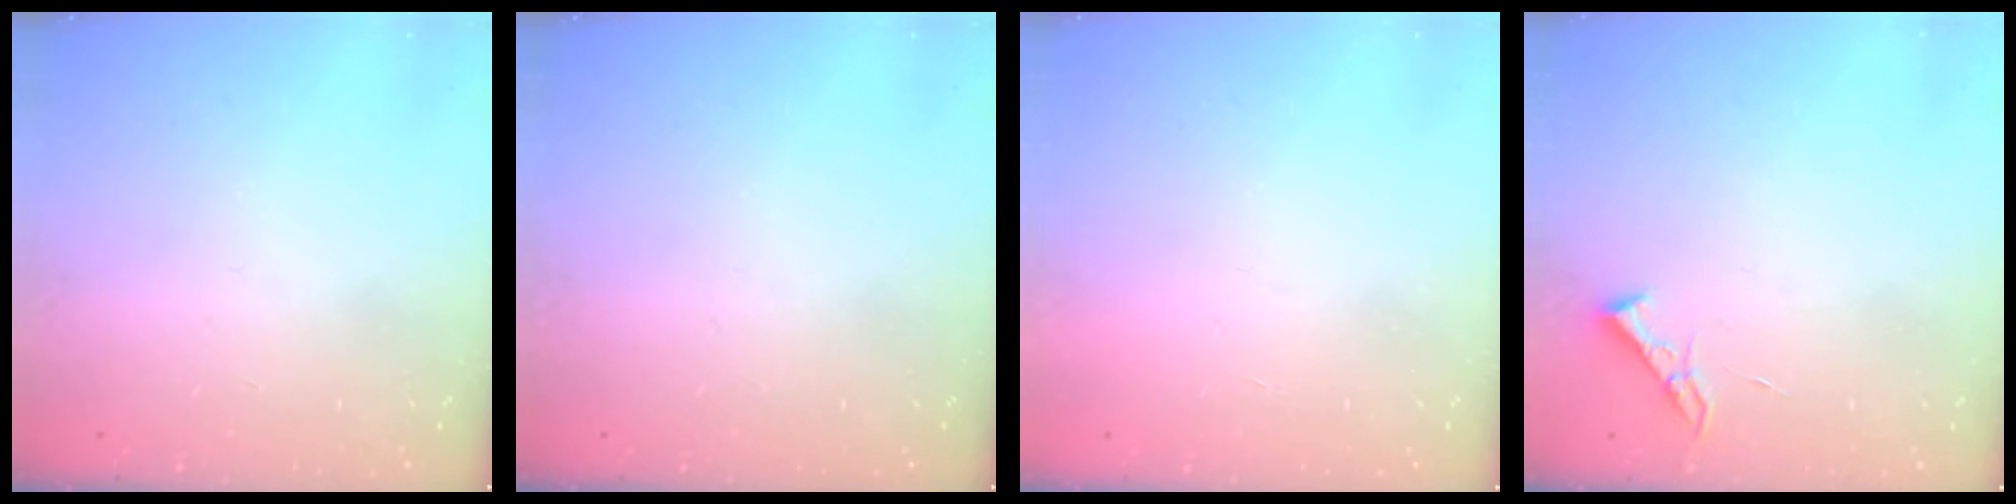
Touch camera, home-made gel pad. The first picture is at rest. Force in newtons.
{"total": 0.0}
{"total": 1.7, "press": 1.6, "slide": 0.1}
{"total": 4.3, "press": 4.2, "slide": 0.7}